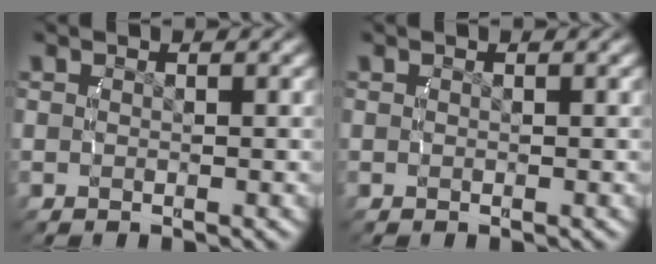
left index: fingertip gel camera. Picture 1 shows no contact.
{"total": 0.0}